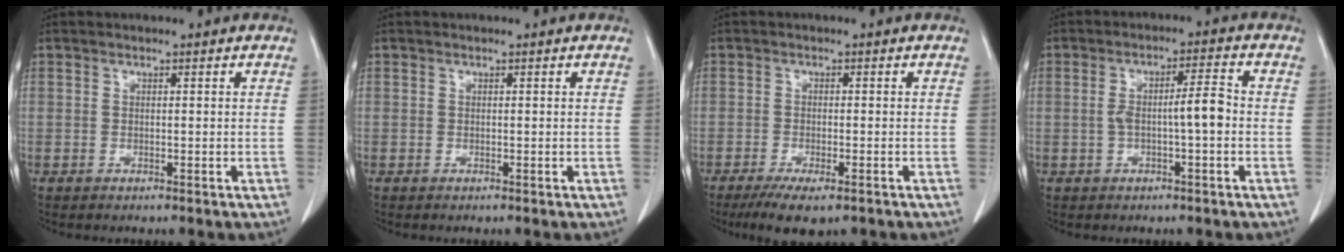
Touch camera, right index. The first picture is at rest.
{"total": 0.0}
{"total": 6.7, "force": [-4.7, 1.6, 4.5], "torque": [-0.068, -0.016, -0.070]}
{"total": 5.5, "force": [-0.8, 0.8, 5.4], "torque": [-0.097, 0.019, -0.009]}